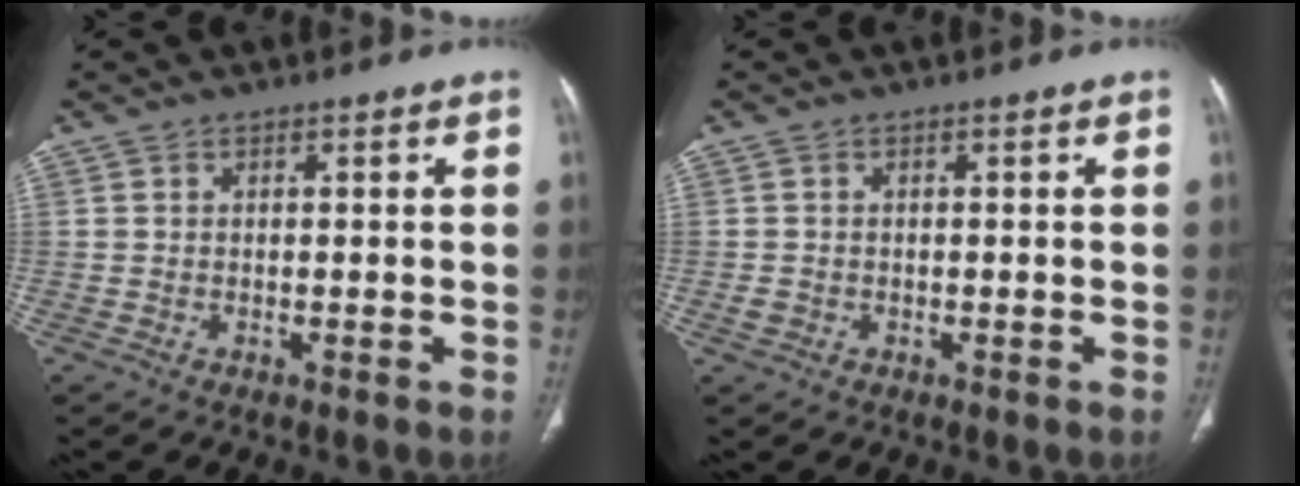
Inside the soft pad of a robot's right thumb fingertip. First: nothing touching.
{"total": 1.2, "force": [-0.4, 1.0, 0.5], "torque": [-0.013, 0.002, -0.006]}